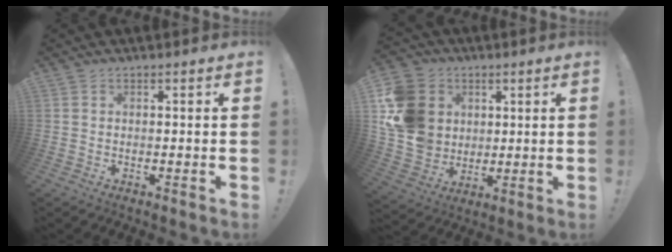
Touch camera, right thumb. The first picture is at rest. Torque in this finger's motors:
{"motor_torque": [1.62, 2.40, 0.76, -0.09, 0.08]}